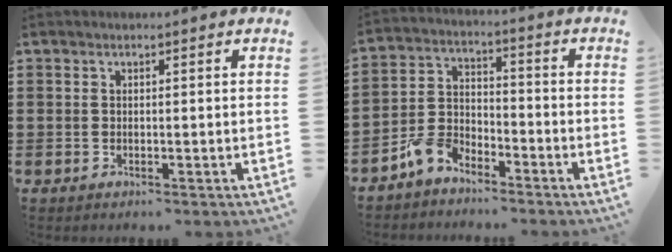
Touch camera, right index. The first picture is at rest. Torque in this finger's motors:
{"motor_torque": [2.14, 0.00, 0.23, 0.07]}